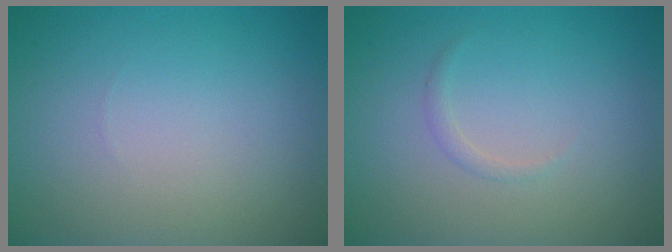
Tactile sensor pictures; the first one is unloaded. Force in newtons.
{"total": 0.7, "press": 0.7, "slide": 0.1}